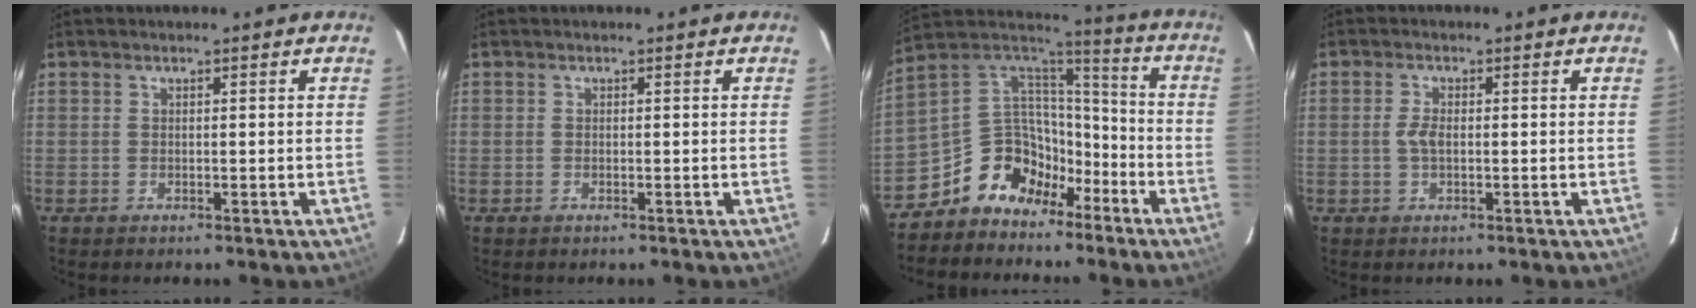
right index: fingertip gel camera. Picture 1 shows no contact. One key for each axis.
{"total": 0.0}
{"total": 13.8, "fx": -8.9, "fy": 9.4, "fz": 4.9, "tx": -0.098, "ty": 0.050, "tz": -0.154}
{"total": 2.3, "fx": -0.3, "fy": 1.0, "fz": 2.0, "tx": -0.045, "ty": 0.002, "tz": -0.005}